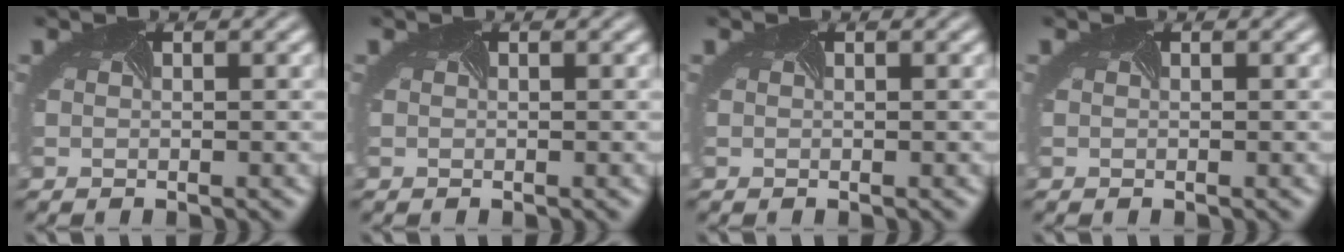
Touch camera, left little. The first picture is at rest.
{"total": 0.0}
{"total": 0.0}
{"total": 0.0}